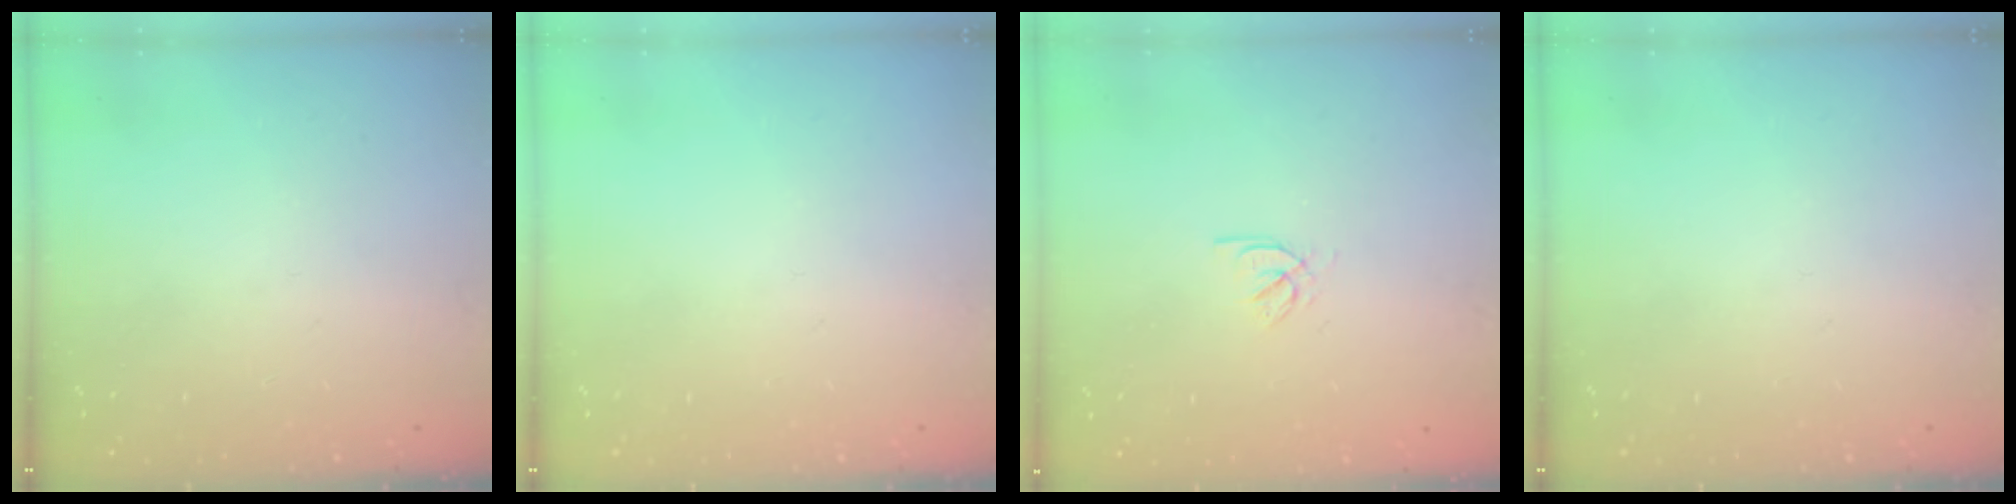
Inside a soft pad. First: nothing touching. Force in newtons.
{"total": 0.0}
{"total": 2.3, "press": 2.2, "slide": 0.3}
{"total": 0.0}